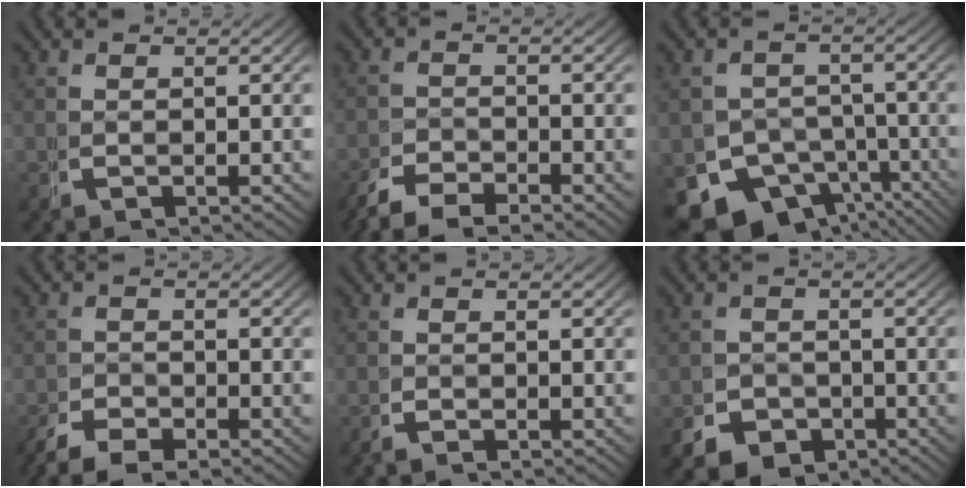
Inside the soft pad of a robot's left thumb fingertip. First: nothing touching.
{"total": 3.7, "force": [-3.2, 1.2, 1.4], "torque": [-0.020, -0.013, -0.058]}
{"total": 12.8, "force": [-5.9, 9.6, 6.1], "torque": [-0.118, -0.072, -0.076]}
{"total": 3.1, "force": [-2.5, 1.3, 1.4], "torque": [-0.017, -0.015, -0.044]}
{"total": 0.6, "force": [-0.4, 0.3, 0.3], "torque": [-0.008, -0.007, -0.009]}
{"total": 5.6, "force": [-3.0, 4.1, 2.3], "torque": [-0.032, -0.022, -0.046]}